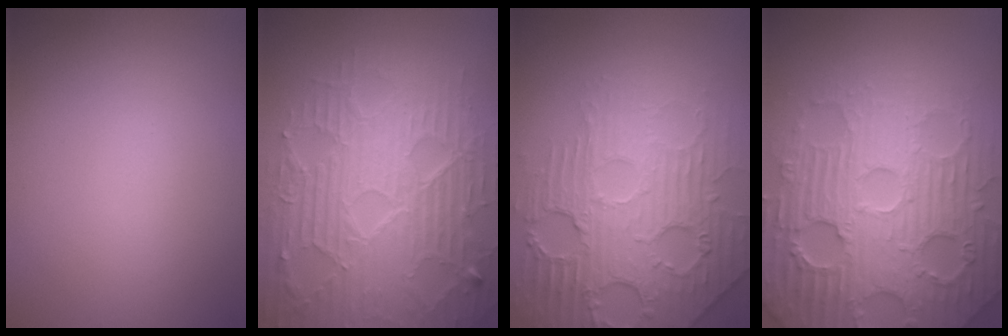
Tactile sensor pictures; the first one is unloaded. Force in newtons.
{"total": 9.2, "press": 6.2, "slide": 6.8}
{"total": 6.9, "press": 5.3, "slide": 4.4}
{"total": 7.8, "press": 7.6, "slide": 1.8}